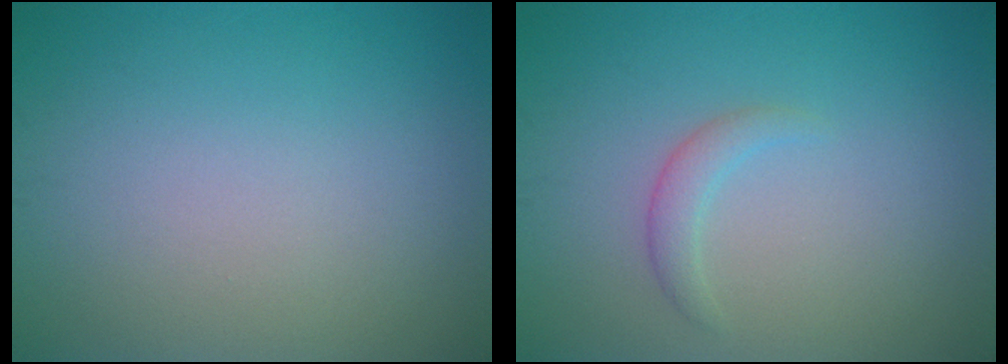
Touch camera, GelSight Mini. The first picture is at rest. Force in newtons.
{"total": 1.4, "press": 1.4, "slide": 0.2}